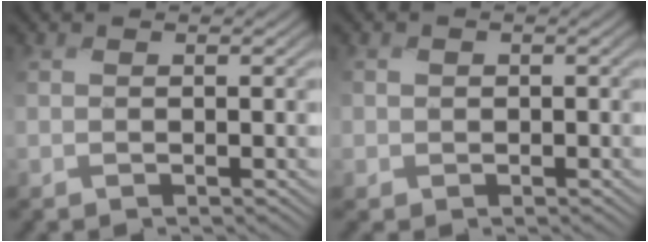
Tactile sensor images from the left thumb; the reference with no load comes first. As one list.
[{"total": 1.6, "force": [-0.5, 1.5, -0.2], "torque": [0.000, -0.006, -0.015]}]